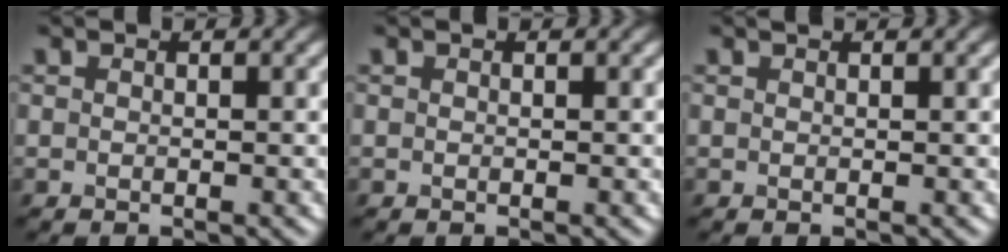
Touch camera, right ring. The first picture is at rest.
{"total": 0.0}
{"total": 0.0}